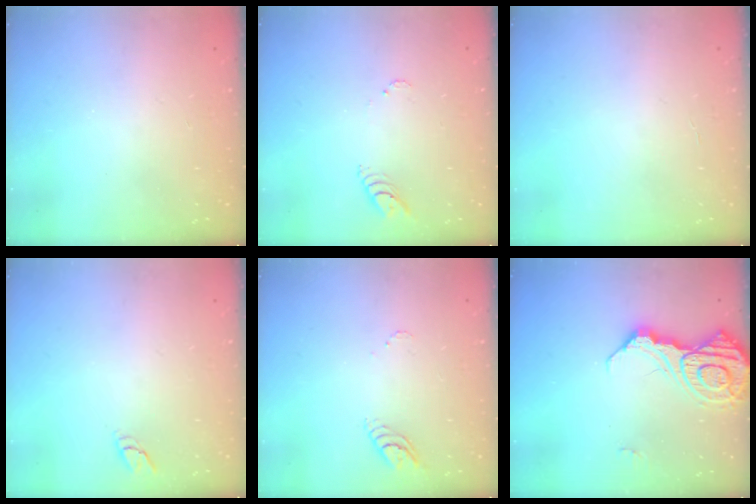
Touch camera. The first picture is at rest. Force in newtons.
{"total": 3.9, "press": 3.9, "slide": 0.2}
{"total": 1.1, "press": 1.1, "slide": 0.2}
{"total": 3.6, "press": 3.6, "slide": 0.4}
{"total": 3.6, "press": 3.6, "slide": 0.5}
{"total": 17.9, "press": 17.9, "slide": 1.4}